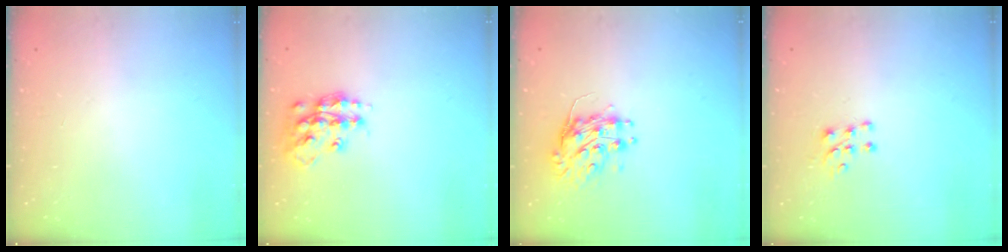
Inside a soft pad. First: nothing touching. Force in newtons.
{"total": 14.6, "press": 14.6, "slide": 0.8}
{"total": 9.0, "press": 9.0, "slide": 0.3}
{"total": 6.5, "press": 6.4, "slide": 0.7}